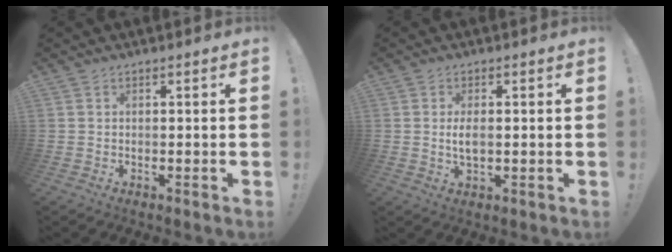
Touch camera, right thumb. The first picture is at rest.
{"total": 3.6, "force": [0.1, 1.6, 3.2], "torque": [-0.053, -0.004, -0.003]}